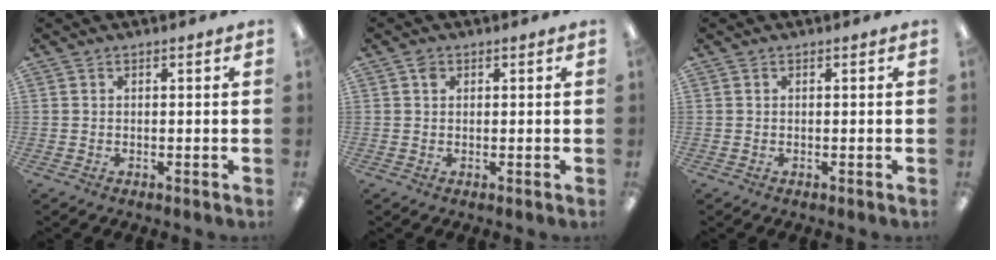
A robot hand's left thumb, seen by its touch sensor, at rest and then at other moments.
{"total": 1.3, "force": [0.6, 1.0, 0.7], "torque": [-0.014, 0.004, 0.010]}
{"total": 0.0}